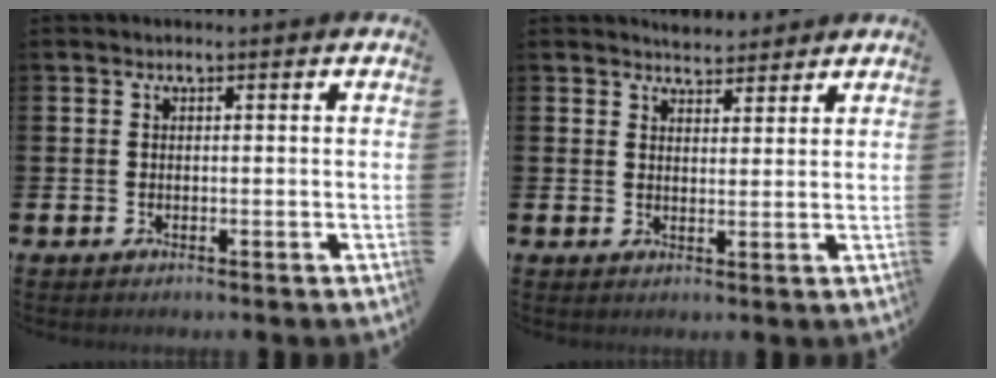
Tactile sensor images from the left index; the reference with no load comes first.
{"total": 3.3, "force": [3.2, 0.6, -0.3], "torque": [0.001, -0.015, 0.060]}